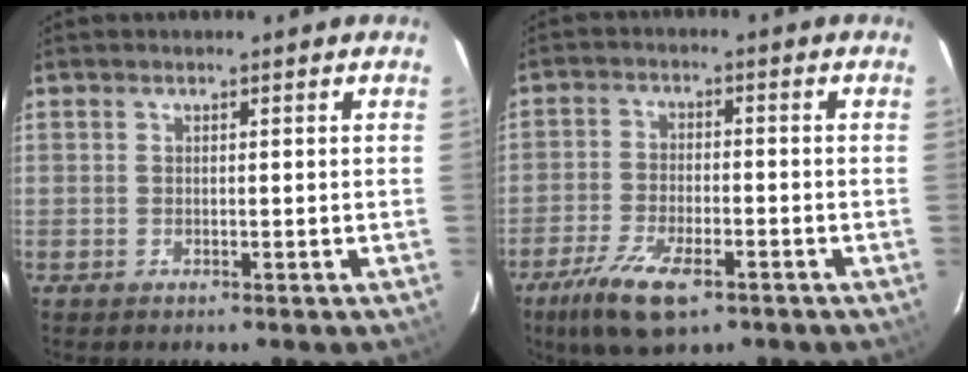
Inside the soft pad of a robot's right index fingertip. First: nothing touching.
{"total": 10.9, "force": [-6.7, 4.2, 7.5], "torque": [-0.177, -0.027, -0.124]}